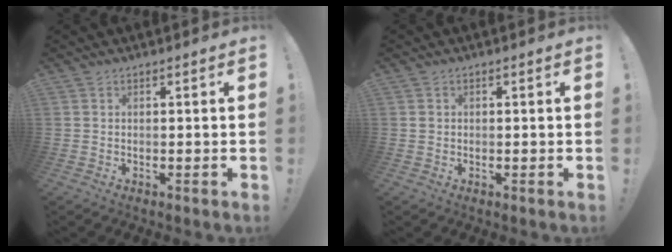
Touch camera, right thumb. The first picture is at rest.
{"total": 1.0, "force": [0.1, 0.9, 0.3], "torque": [-0.011, 0.005, 0.003]}